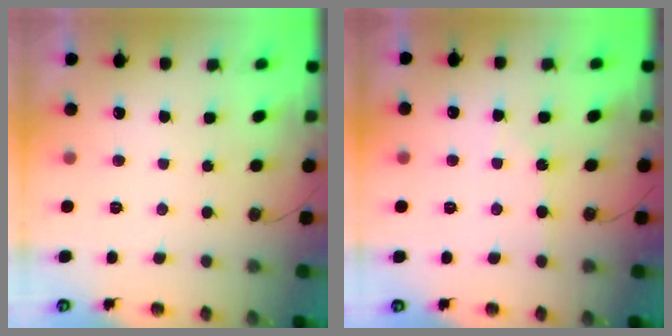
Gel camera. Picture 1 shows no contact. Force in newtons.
{"total": 3.3, "press": 3.2, "slide": 0.5}